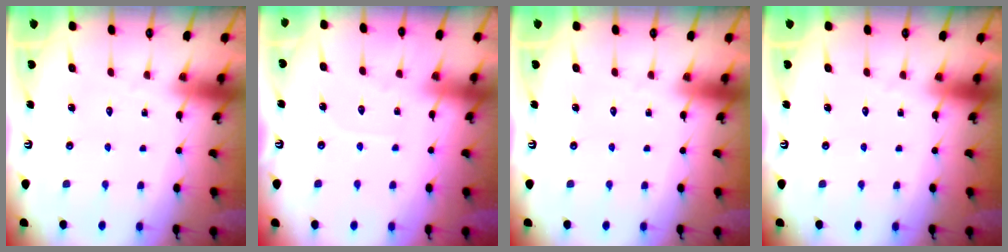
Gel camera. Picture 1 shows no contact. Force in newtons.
{"total": 3.5, "press": 3.4, "slide": 0.5}
{"total": 0.0}
{"total": 0.0}